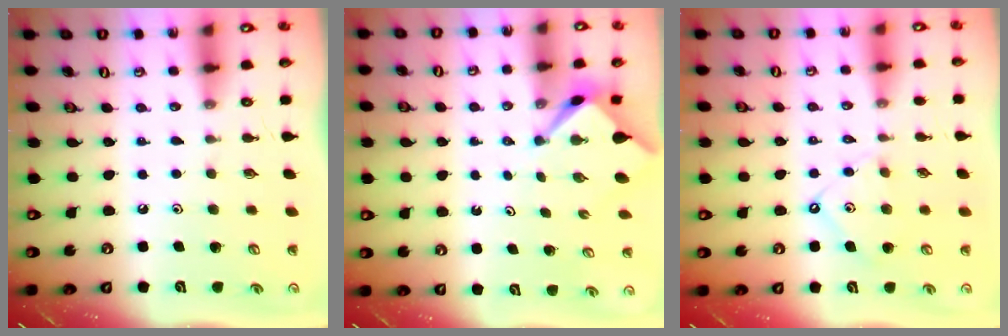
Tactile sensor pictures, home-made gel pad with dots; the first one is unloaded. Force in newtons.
{"total": 2.9, "press": 2.9, "slide": 0.4}
{"total": 8.1, "press": 8.0, "slide": 0.9}